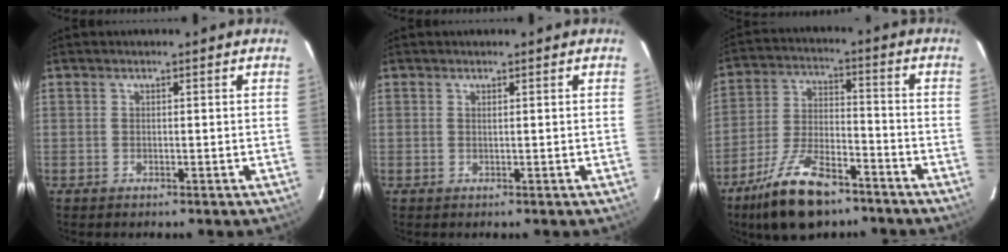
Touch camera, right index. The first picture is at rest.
{"total": 0.0}
{"total": 15.3, "force": [-10.8, 6.0, 9.0], "torque": [-0.191, -0.009, -0.190]}